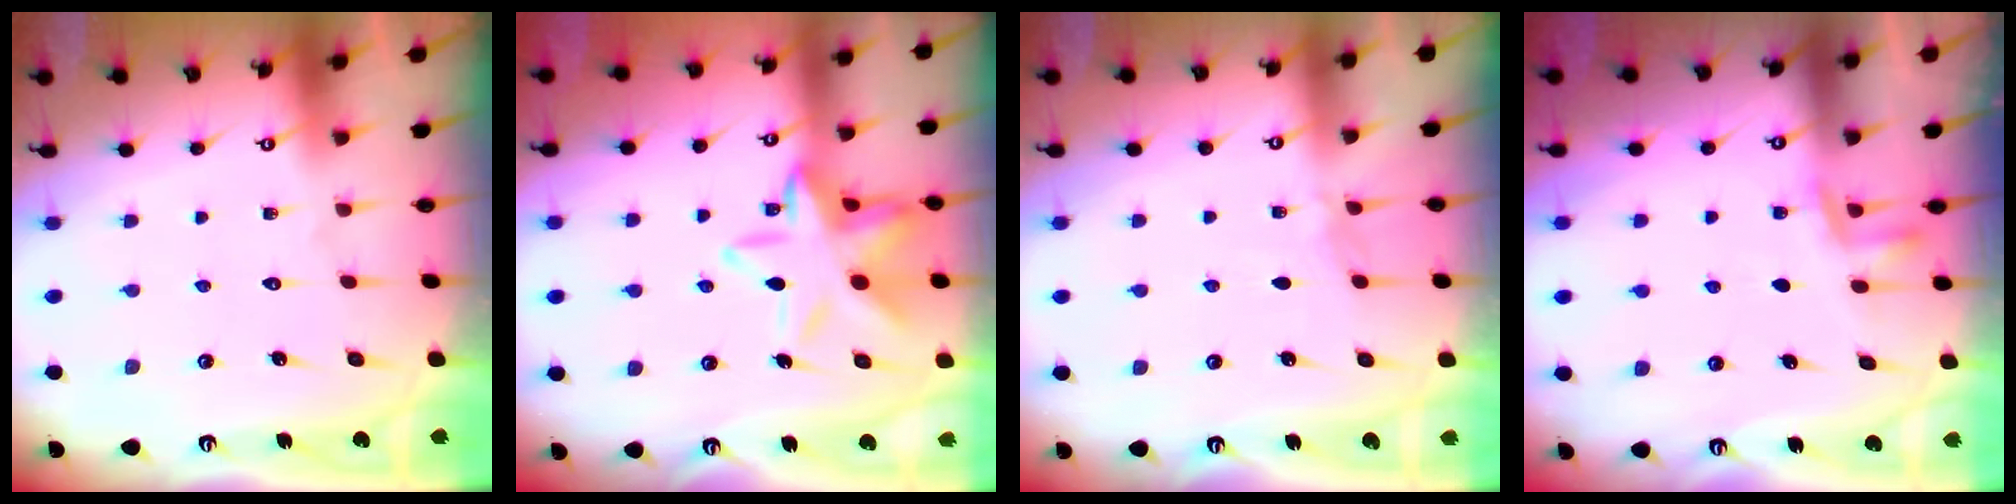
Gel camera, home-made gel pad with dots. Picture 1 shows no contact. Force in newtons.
{"total": 14.8, "press": 14.7, "slide": 1.1}
{"total": 3.0, "press": 2.9, "slide": 0.5}
{"total": 4.3, "press": 4.2, "slide": 0.9}